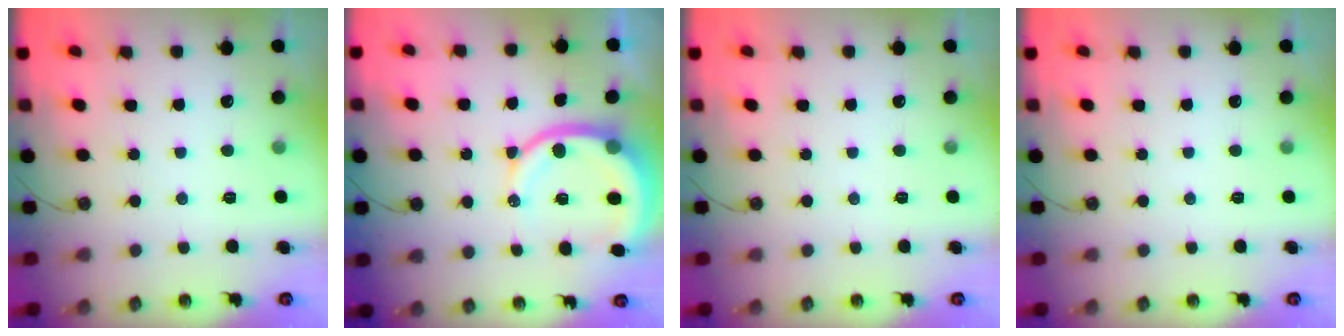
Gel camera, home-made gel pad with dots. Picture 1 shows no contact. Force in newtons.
{"total": 12.0, "press": 11.9, "slide": 1.6}
{"total": 0.0}
{"total": 0.0}